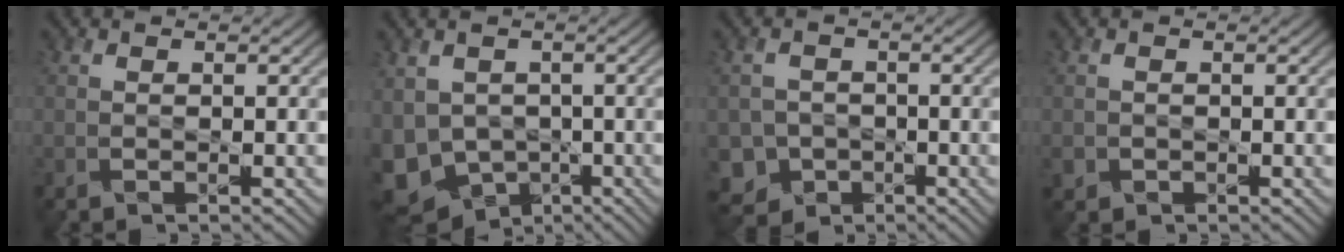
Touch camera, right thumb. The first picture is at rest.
{"total": 8.7, "force": [-2.2, 6.9, 4.9], "torque": [-0.134, -0.017, -0.043]}
{"total": 7.0, "force": [-3.5, 5.9, 1.5], "torque": [-0.039, -0.020, -0.074]}
{"total": 1.1, "force": [-0.4, 1.0, 0.2], "torque": [-0.003, -0.002, -0.008]}